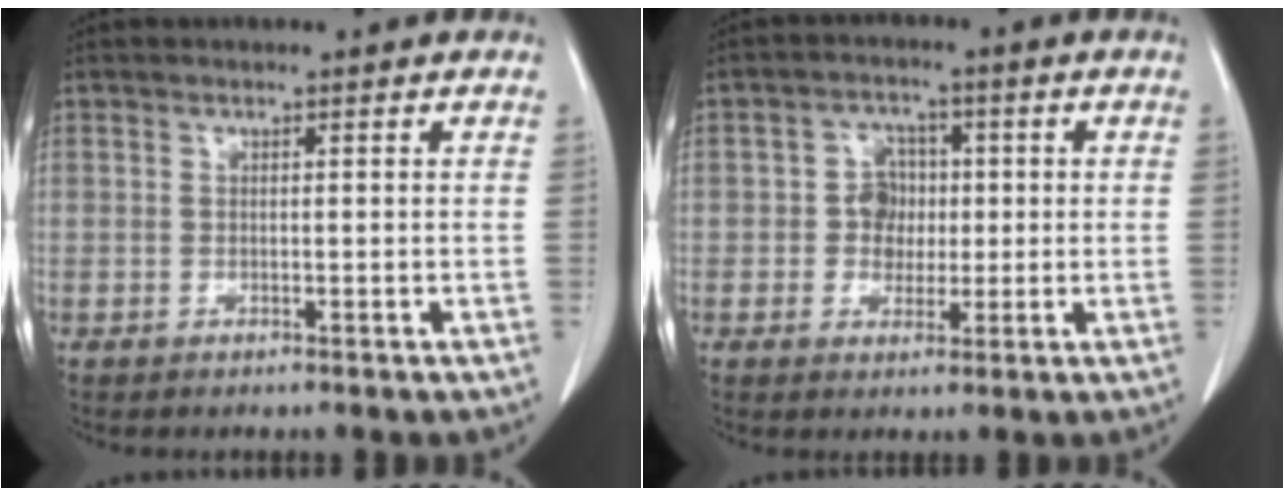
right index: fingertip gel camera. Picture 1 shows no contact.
{"total": 4.8, "force": [0.0, 4.4, 1.9], "torque": [-0.027, 0.015, 0.003]}